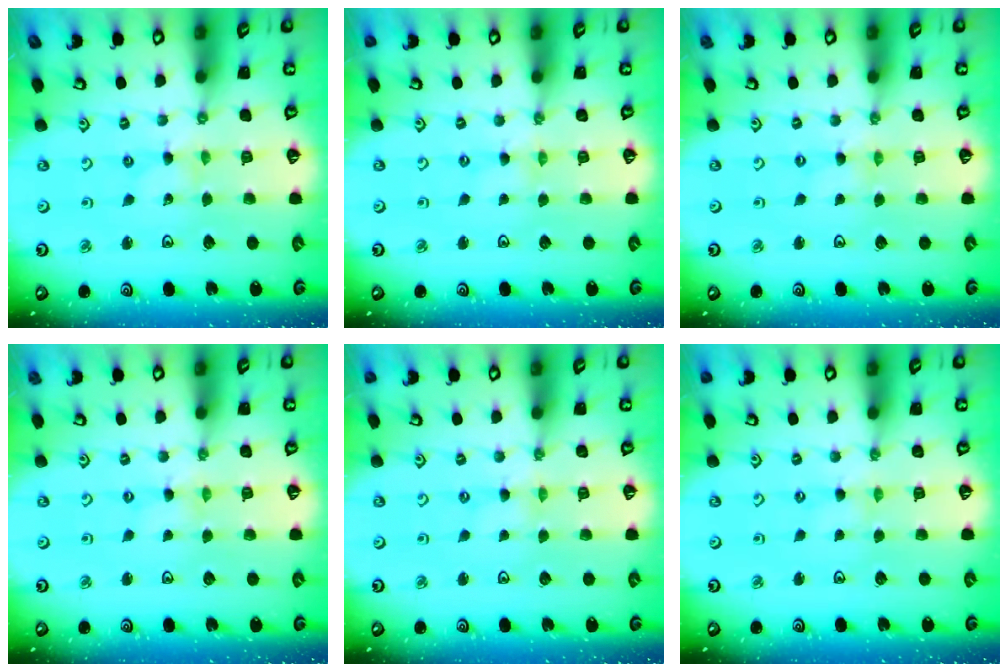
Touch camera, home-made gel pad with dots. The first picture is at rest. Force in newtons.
{"total": 0.0}
{"total": 0.0}
{"total": 0.0}
{"total": 0.0}
{"total": 1.1, "press": 1.0, "slide": 0.4}